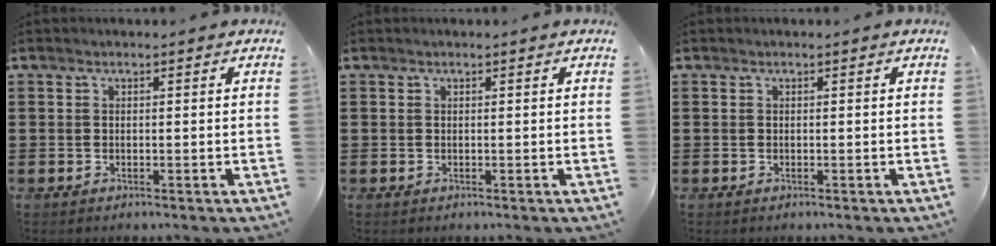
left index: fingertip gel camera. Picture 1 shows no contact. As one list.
[{"total": 0.0}, {"total": 0.0}]